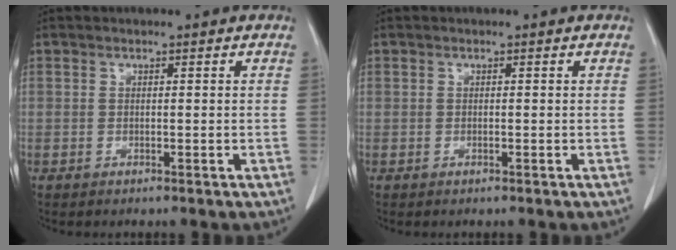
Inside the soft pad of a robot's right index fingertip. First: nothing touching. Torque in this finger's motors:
{"motor_torque": [0.06, 0.01, 0.00, 0.01]}